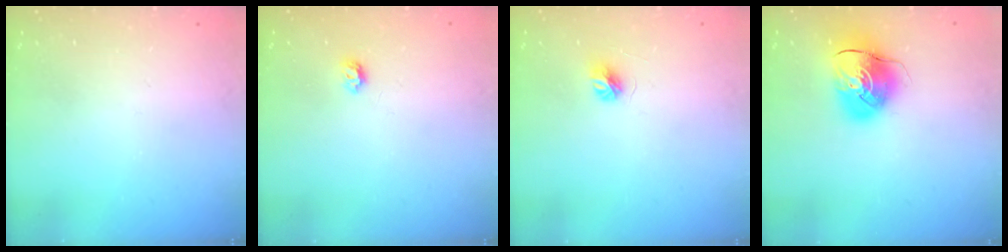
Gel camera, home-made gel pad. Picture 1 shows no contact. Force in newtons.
{"total": 3.9, "press": 3.9, "slide": 0.6}
{"total": 4.5, "press": 4.5, "slide": 0.4}
{"total": 9.7, "press": 9.6, "slide": 1.4}